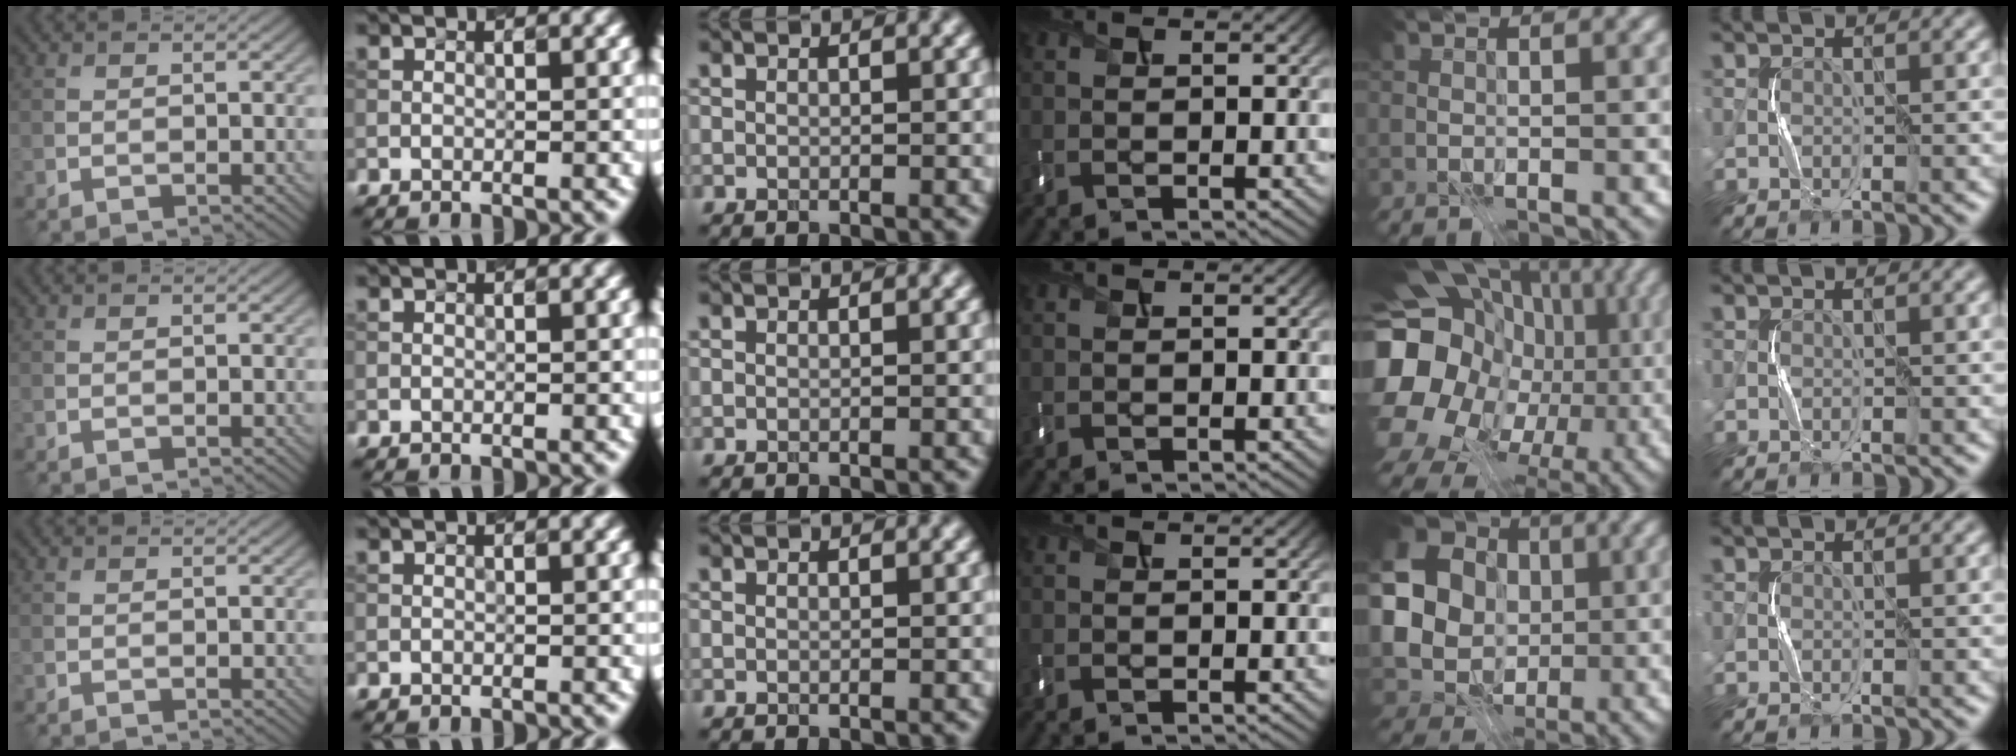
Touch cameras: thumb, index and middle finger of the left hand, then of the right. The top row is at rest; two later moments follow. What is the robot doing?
{"motion": "press", "object": "keyboard"}